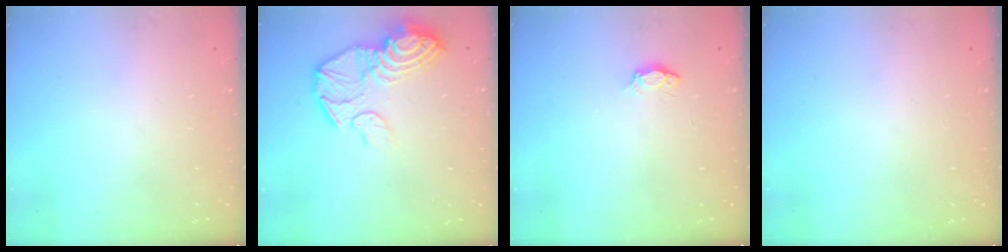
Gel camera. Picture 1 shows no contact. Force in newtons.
{"total": 16.1, "press": 16.0, "slide": 1.4}
{"total": 3.3, "press": 3.2, "slide": 0.5}
{"total": 0.0}